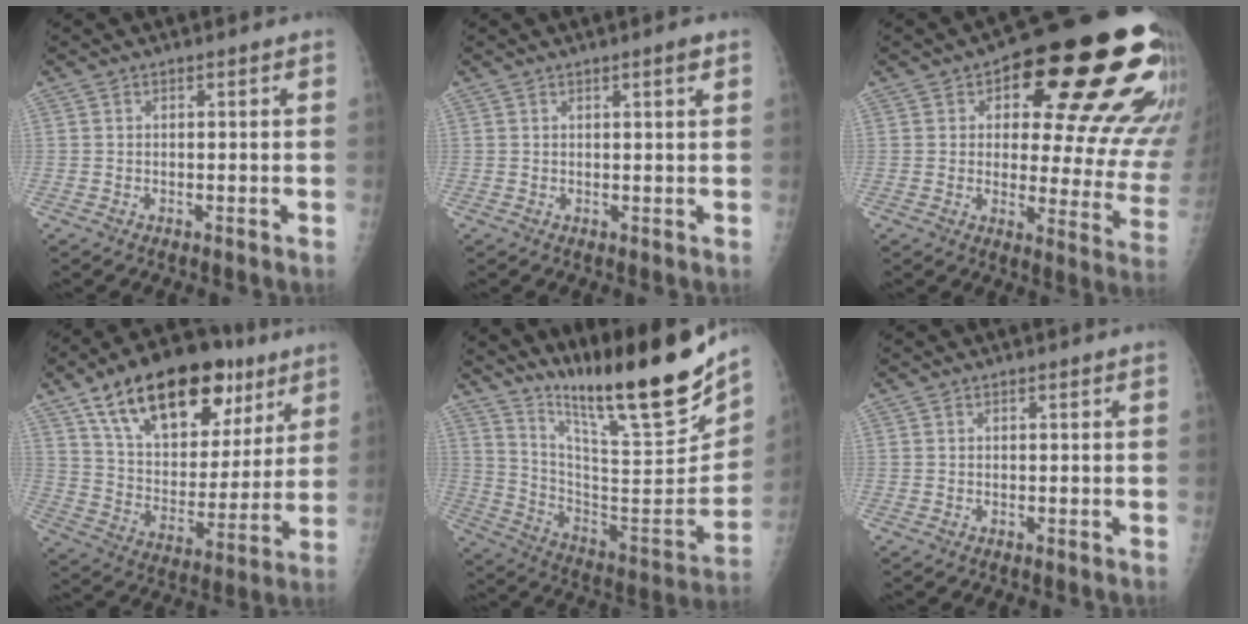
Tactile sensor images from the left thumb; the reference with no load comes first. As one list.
[{"total": 1.8, "force": [1.0, 0.1, 1.4], "torque": [-0.022, -0.005, 0.015]}, {"total": 25.7, "force": [11.4, 10.4, 20.6], "torque": [-0.205, -0.017, 0.151]}, {"total": 25.5, "force": [14.3, 13.5, 16.2], "torque": [-0.221, -0.025, 0.238]}, {"total": 25.0, "force": [19.7, 1.9, 15.2], "torque": [-0.221, -0.127, 0.327]}, {"total": 0.0}]